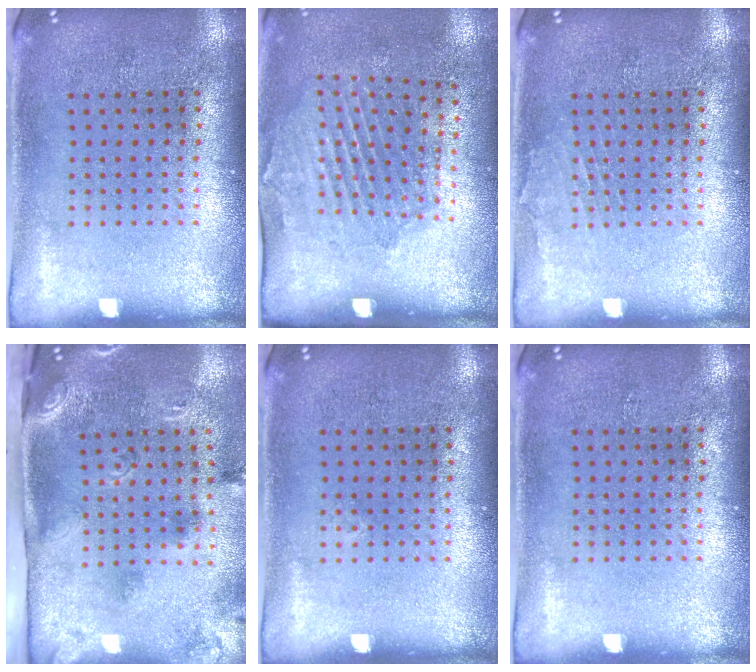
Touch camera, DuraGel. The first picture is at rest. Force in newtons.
{"total": 1.9, "press": 1.3, "slide": 1.4}
{"total": 0.7, "press": 0.7, "slide": 0.1}
{"total": 2.9, "press": 1.8, "slide": 2.2}
{"total": 0.0}
{"total": 0.0}